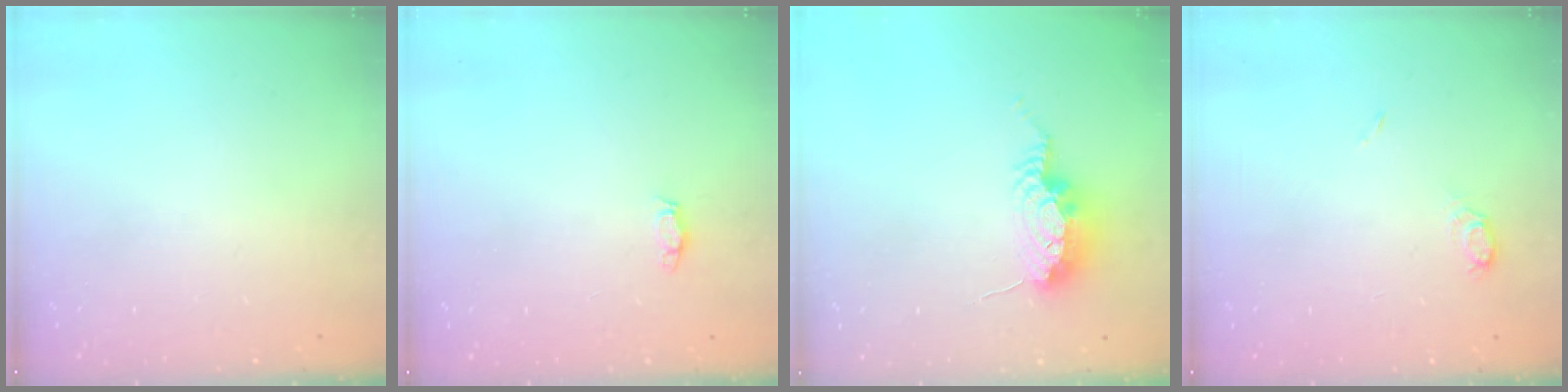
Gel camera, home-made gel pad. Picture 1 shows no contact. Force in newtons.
{"total": 2.8, "press": 2.8, "slide": 0.4}
{"total": 14.9, "press": 10.6, "slide": 10.4}
{"total": 5.0, "press": 5.0, "slide": 0.5}